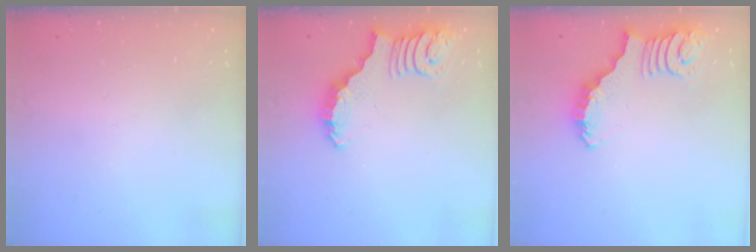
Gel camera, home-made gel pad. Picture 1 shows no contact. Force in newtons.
{"total": 2.6, "press": 2.6, "slide": 0.5}
{"total": 2.5, "press": 2.5, "slide": 0.5}